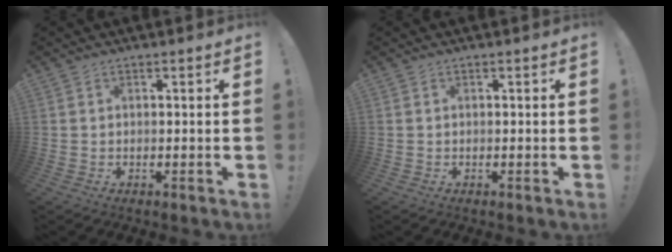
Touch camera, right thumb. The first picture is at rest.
{"total": 0.0}